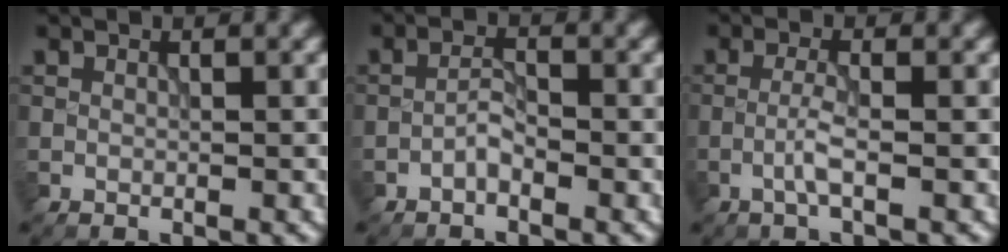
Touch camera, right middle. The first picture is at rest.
{"total": 1.5, "force": [-1.0, 0.4, 1.0], "torque": [-0.019, 0.006, -0.023]}
{"total": 1.9, "force": [-0.7, 0.2, 1.7], "torque": [-0.037, 0.006, -0.019]}